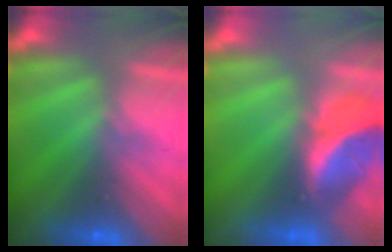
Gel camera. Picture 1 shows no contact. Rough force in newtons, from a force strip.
{"total": 2.6}